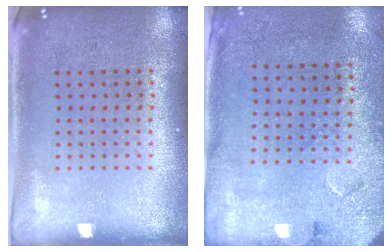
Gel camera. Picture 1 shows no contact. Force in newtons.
{"total": 2.7, "press": 2.2, "slide": 1.6}